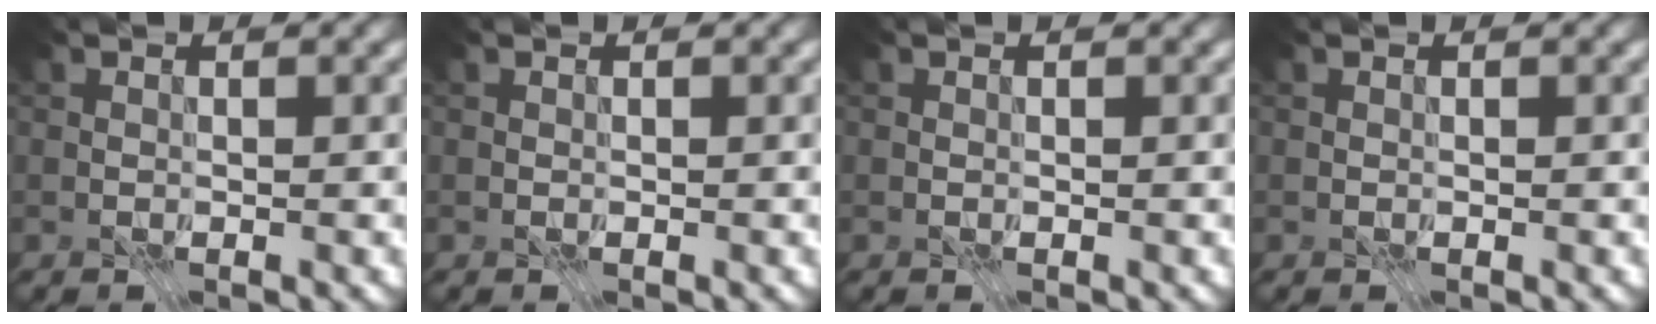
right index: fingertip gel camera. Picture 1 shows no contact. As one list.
[{"total": 0.0}, {"total": 0.0}, {"total": 0.0}]